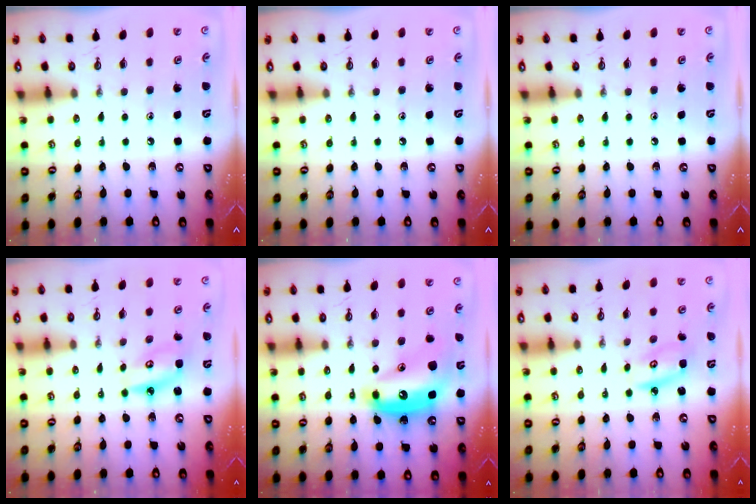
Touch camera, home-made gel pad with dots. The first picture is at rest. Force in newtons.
{"total": 0.0}
{"total": 0.0}
{"total": 5.8, "press": 5.8, "slide": 0.4}
{"total": 14.6, "press": 14.5, "slide": 0.8}
{"total": 4.3, "press": 4.3, "slide": 0.3}